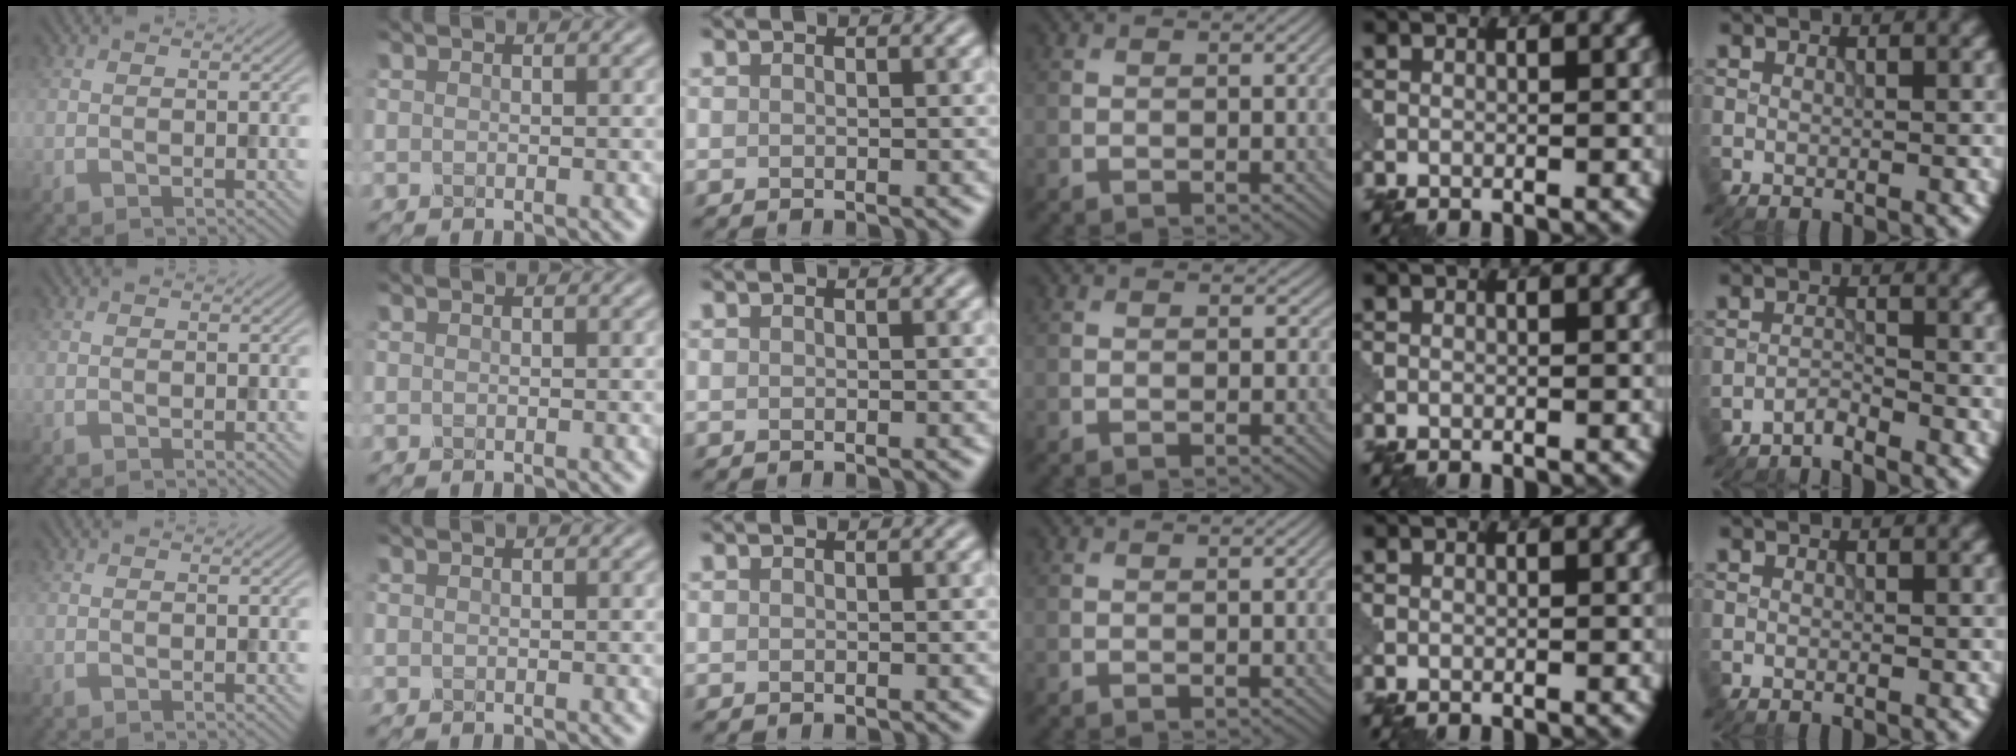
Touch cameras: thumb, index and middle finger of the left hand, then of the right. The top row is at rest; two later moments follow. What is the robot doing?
{"motion": "shake", "object": "medicine bottle"}